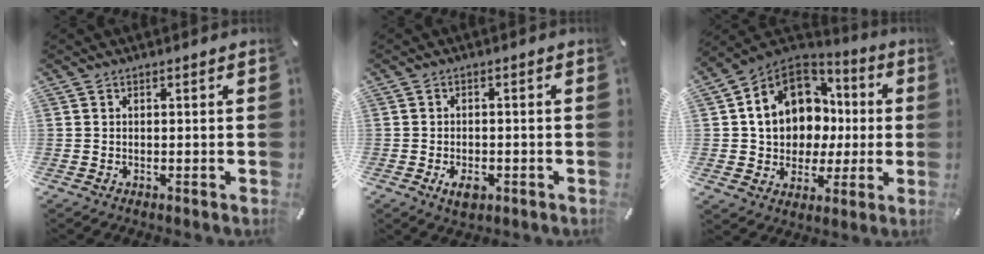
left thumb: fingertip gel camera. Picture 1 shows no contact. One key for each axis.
{"total": 3.9, "fx": -1.7, "fy": 2.2, "fz": 2.8, "tx": -0.059, "ty": 0.003, "tz": -0.031}
{"total": 16.4, "fx": 2.7, "fy": 13.4, "fz": 9.0, "tx": -0.172, "ty": -0.004, "tz": 0.055}